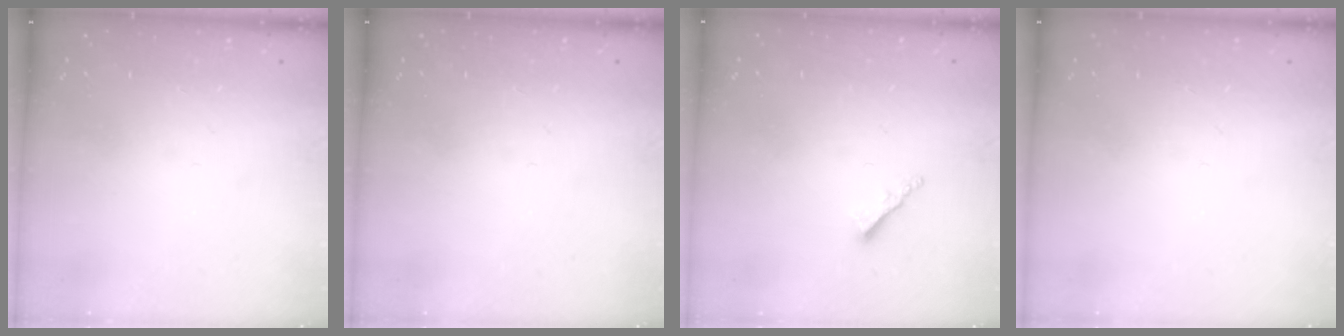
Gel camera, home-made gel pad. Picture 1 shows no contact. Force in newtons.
{"total": 0.0}
{"total": 1.7, "press": 1.7, "slide": 0.3}
{"total": 0.0}